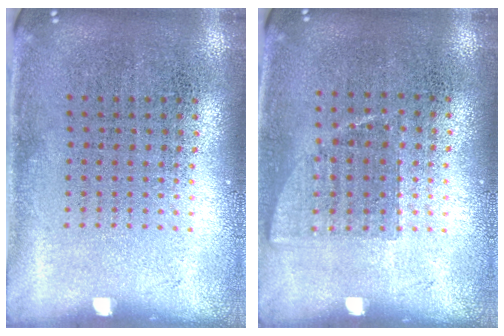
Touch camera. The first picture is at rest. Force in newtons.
{"total": 0.7, "press": 0.6, "slide": 0.4}